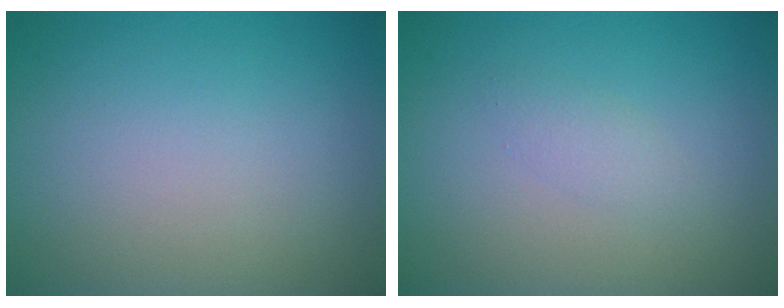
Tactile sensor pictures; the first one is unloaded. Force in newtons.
{"total": 1.1, "press": 1.1, "slide": 0.1}